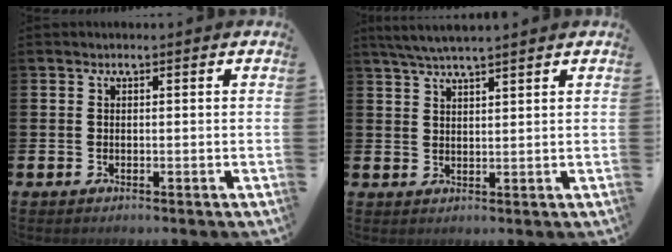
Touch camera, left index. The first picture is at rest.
{"total": 5.1, "force": [4.8, 0.0, 1.7], "torque": [-0.042, -0.018, 0.086]}